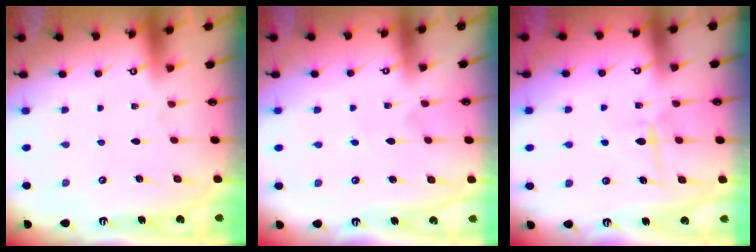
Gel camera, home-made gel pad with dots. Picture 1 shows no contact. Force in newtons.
{"total": 2.8, "press": 2.8, "slide": 0.2}
{"total": 7.0, "press": 6.9, "slide": 0.8}